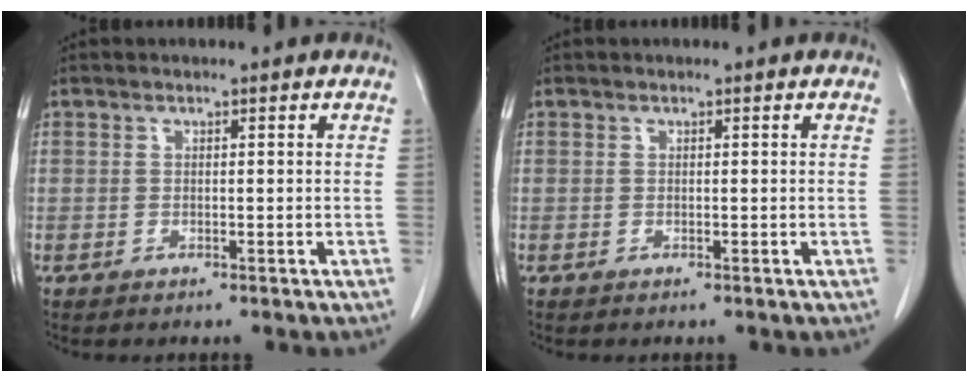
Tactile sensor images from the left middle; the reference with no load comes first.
{"total": 0.0}